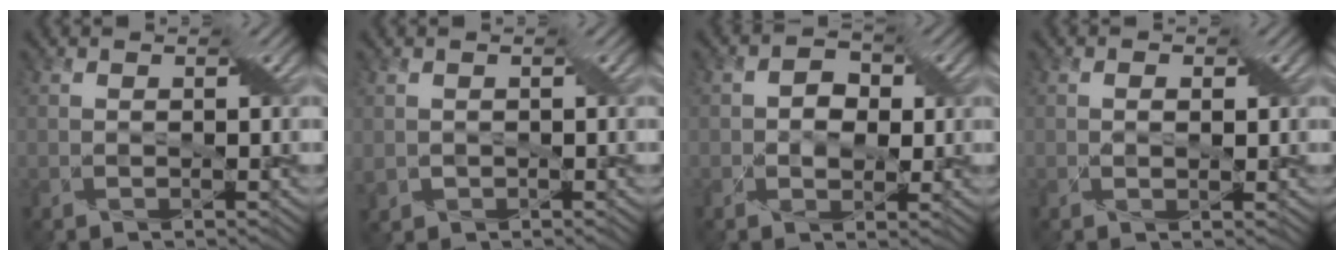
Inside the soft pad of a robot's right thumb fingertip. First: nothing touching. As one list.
[{"total": 1.3, "force": [0.1, 1.3, 0.3], "torque": [-0.018, -0.004, 0.003]}, {"total": 3.6, "force": [0.0, 2.7, 2.5], "torque": [-0.043, 0.002, -0.005]}, {"total": 1.5, "force": [0.2, 0.8, 1.3], "torque": [-0.020, -0.002, 0.006]}]